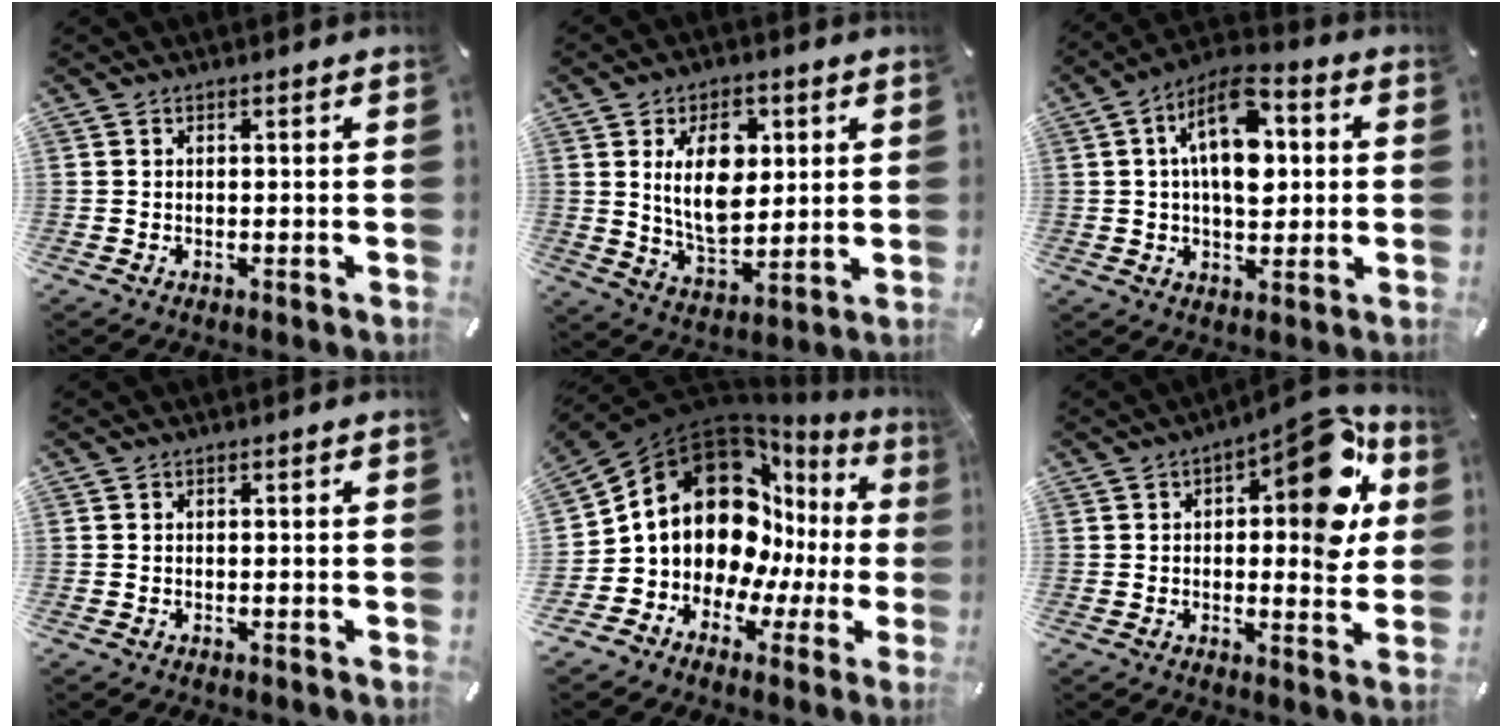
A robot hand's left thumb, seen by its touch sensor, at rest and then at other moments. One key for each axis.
{"total": 14.0, "fx": 3.6, "fy": 9.1, "fz": 10.1, "tx": -0.189, "ty": -0.002, "tz": 0.060}
{"total": 14.1, "fx": 2.9, "fy": 8.3, "fz": 11.0, "tx": -0.186, "ty": -0.014, "tz": 0.049}
{"total": 0.0}
{"total": 18.0, "fx": 5.4, "fy": 13.7, "fz": 10.4, "tx": -0.180, "ty": -0.066, "tz": 0.101}
{"total": 16.1, "fx": 6.2, "fy": 7.2, "fz": 13.0, "tx": -0.143, "ty": -0.046, "tz": 0.095}